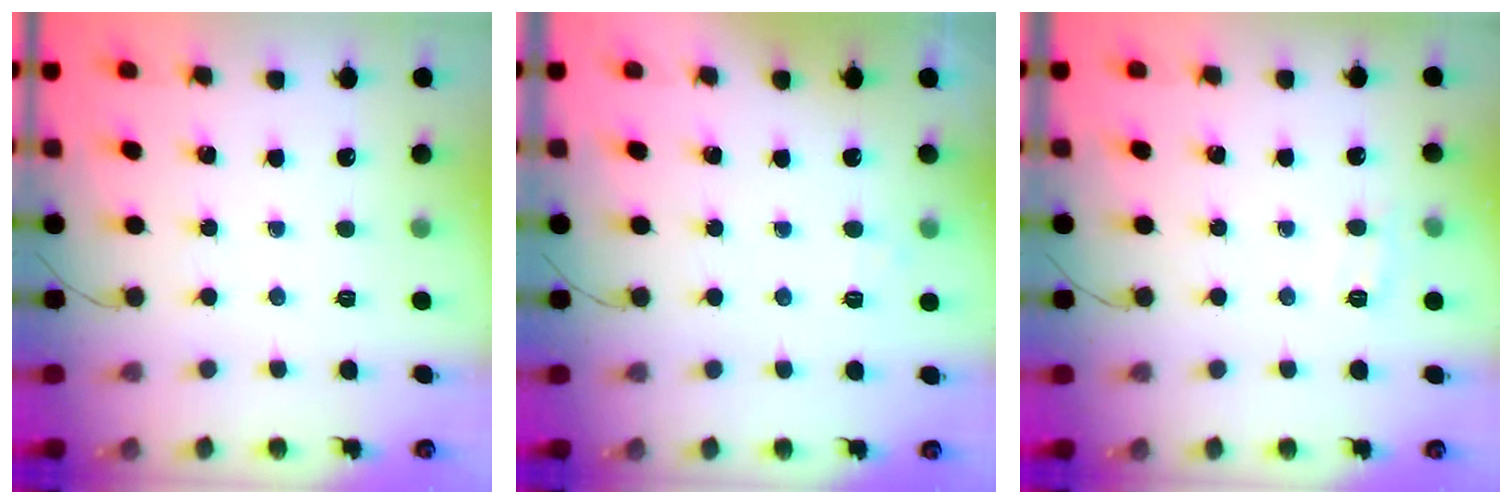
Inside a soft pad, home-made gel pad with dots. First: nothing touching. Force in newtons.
{"total": 3.5, "press": 3.3, "slide": 1.0}
{"total": 7.2, "press": 7.1, "slide": 1.4}